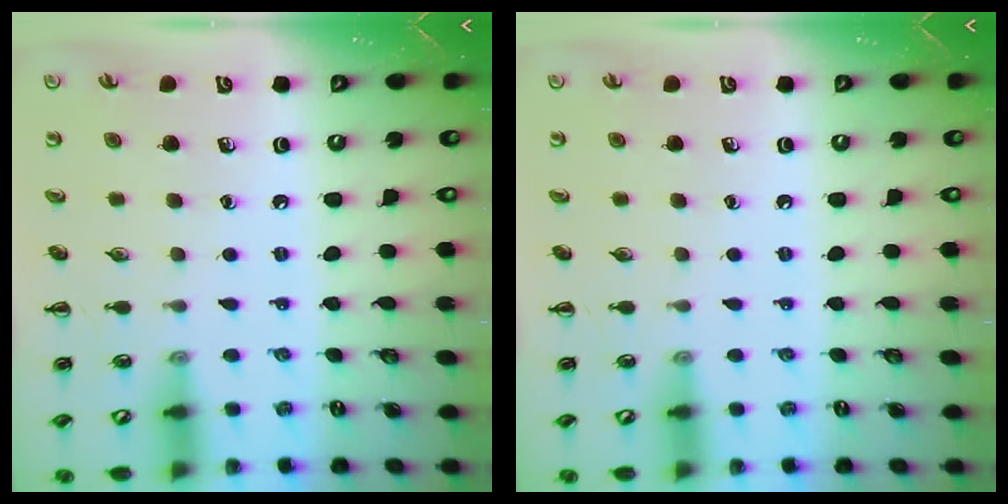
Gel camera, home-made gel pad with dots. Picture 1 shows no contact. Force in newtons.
{"total": 0.0}